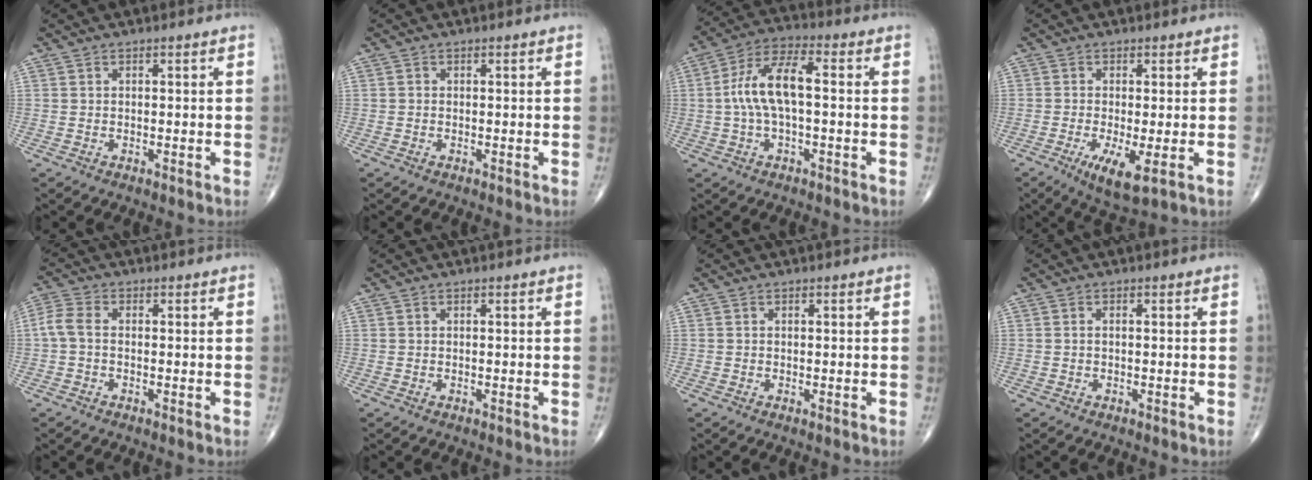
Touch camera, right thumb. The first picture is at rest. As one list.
[{"total": 0.0}, {"total": 10.8, "force": [0.2, 4.4, 9.9], "torque": [-0.203, 0.036, -0.002]}, {"total": 6.4, "force": [-1.9, 1.5, 5.9], "torque": [-0.109, -0.018, -0.031]}, {"total": 3.9, "force": [-0.3, 2.3, 3.1], "torque": [-0.074, 0.010, -0.016]}, {"total": 0.0}, {"total": 0.0}, {"total": 0.6, "force": [0.0, 0.2, 0.5], "torque": [-0.009, 0.003, -0.001]}]